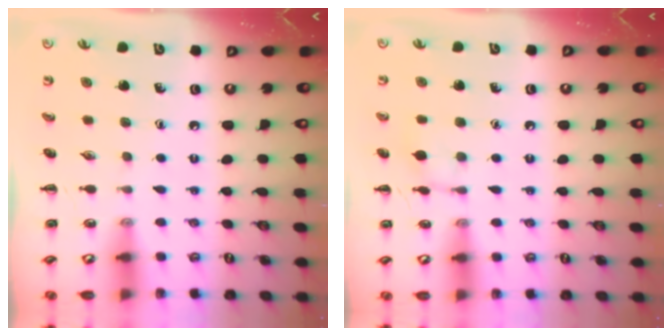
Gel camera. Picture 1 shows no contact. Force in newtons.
{"total": 7.5, "press": 7.3, "slide": 1.7}